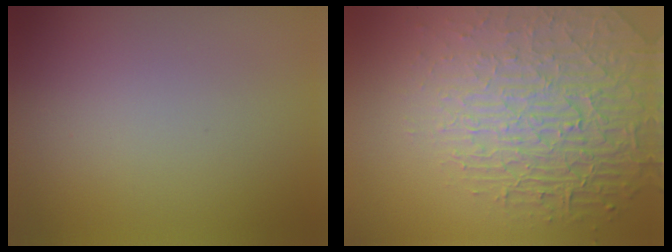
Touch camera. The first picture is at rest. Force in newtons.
{"total": 8.4, "press": 5.7, "slide": 6.2}